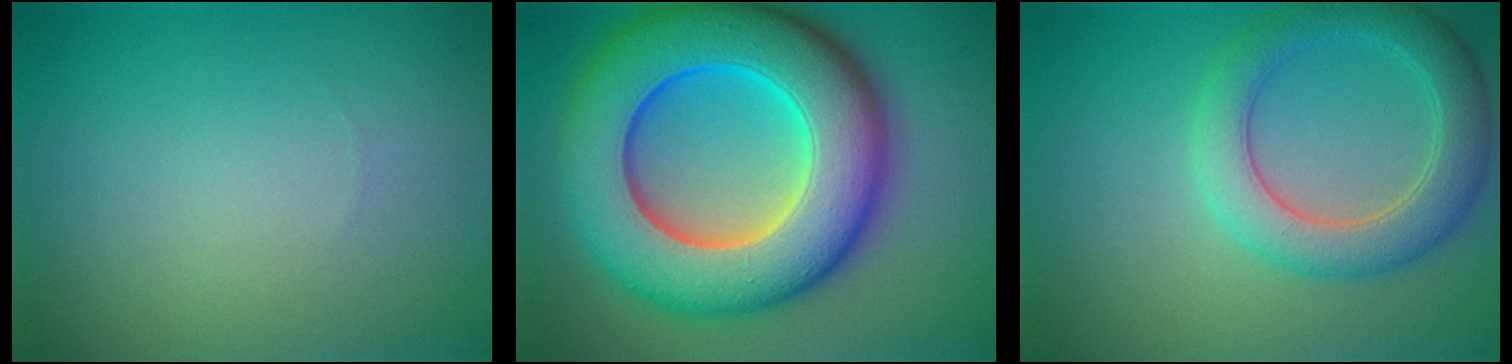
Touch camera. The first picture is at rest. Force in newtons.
{"total": 14.6, "press": 14.6, "slide": 0.3}
{"total": 4.6, "press": 4.6, "slide": 0.3}